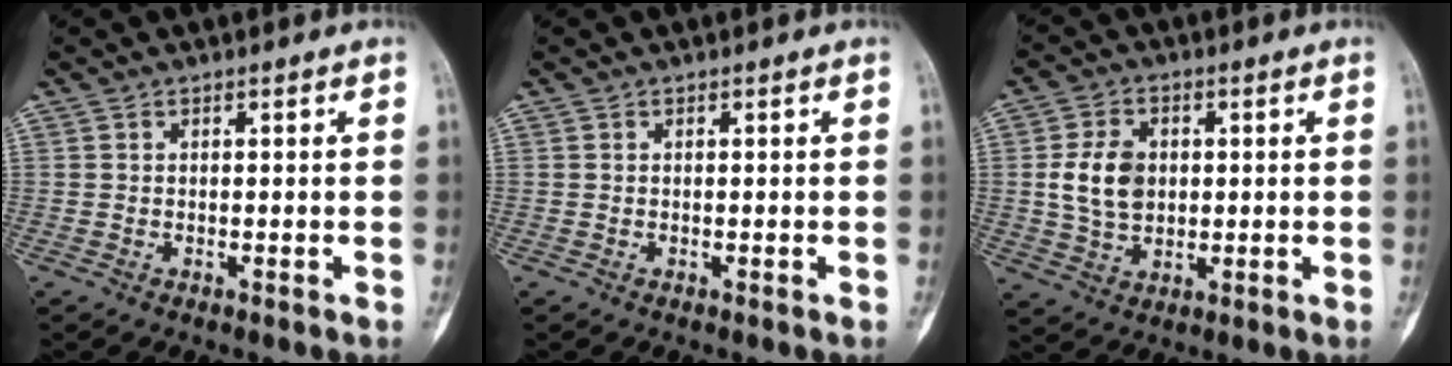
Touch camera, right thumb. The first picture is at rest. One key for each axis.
{"total": 0.0}
{"total": 8.7, "fx": 0.9, "fy": 6.3, "fz": 5.9, "tx": -0.094, "ty": 0.001, "tz": 0.020}